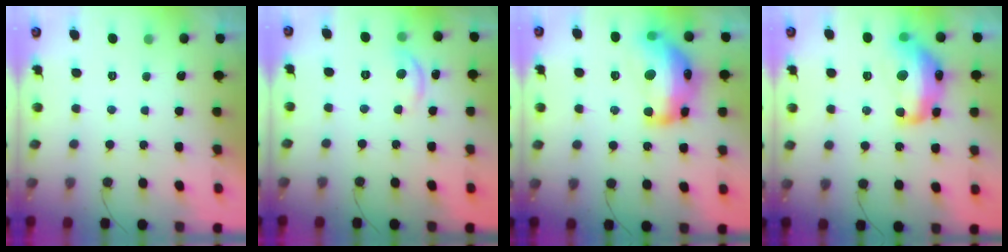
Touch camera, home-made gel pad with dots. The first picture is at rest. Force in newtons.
{"total": 6.2, "press": 6.2, "slide": 0.5}
{"total": 22.3, "press": 22.3, "slide": 1.2}
{"total": 16.1, "press": 16.0, "slide": 1.1}